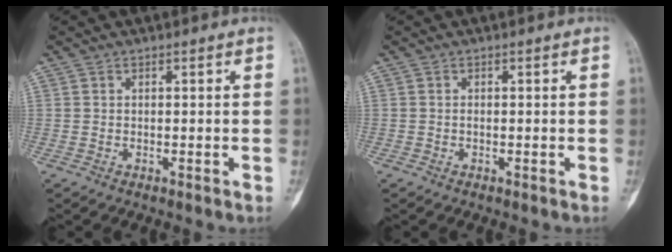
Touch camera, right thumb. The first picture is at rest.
{"total": 0.0}